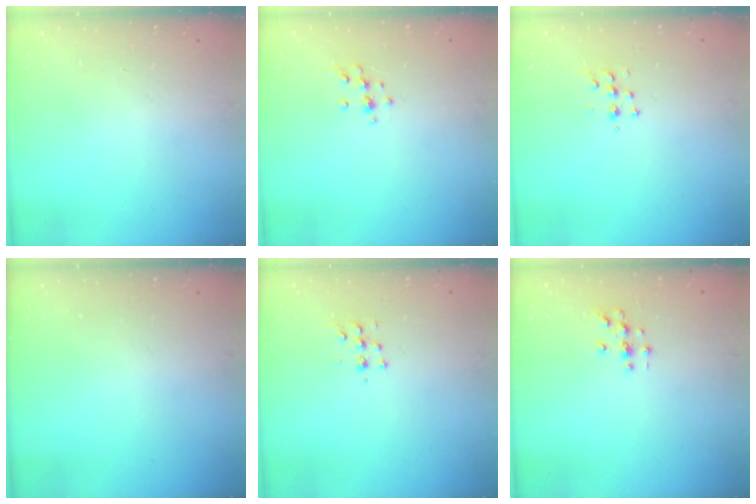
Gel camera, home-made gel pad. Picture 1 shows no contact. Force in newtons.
{"total": 7.0, "press": 7.0, "slide": 0.6}
{"total": 5.4, "press": 5.3, "slide": 0.7}
{"total": 0.0}
{"total": 5.4, "press": 5.3, "slide": 0.7}
{"total": 2.9, "press": 2.9, "slide": 0.3}